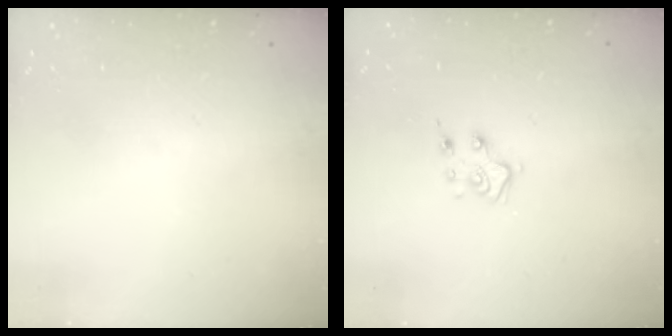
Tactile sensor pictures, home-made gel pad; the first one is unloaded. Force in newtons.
{"total": 6.2, "press": 6.1, "slide": 0.8}